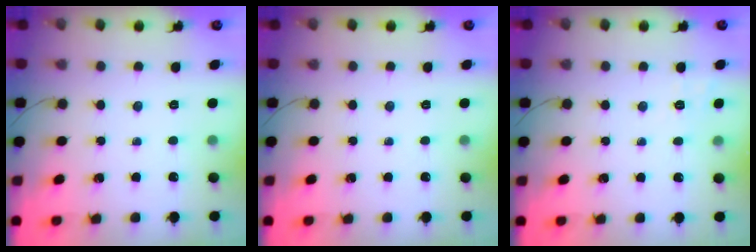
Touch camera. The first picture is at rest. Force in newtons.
{"total": 0.0}
{"total": 2.1, "press": 1.2, "slide": 1.8}